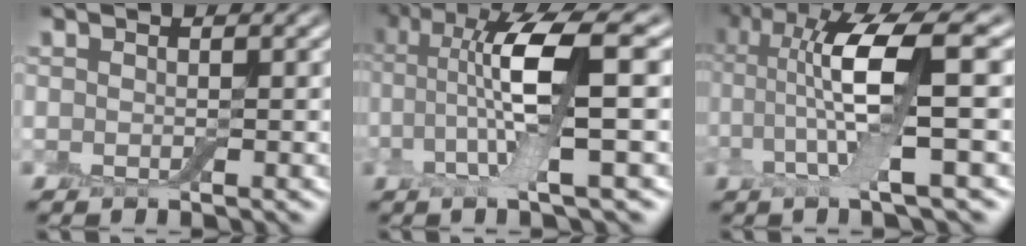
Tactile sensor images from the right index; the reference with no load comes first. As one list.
[{"total": 8.6, "force": [0.6, 1.7, 8.4], "torque": [-0.160, 0.005, 0.009]}, {"total": 9.8, "force": [1.1, 2.0, 9.5], "torque": [-0.178, 0.006, 0.019]}]